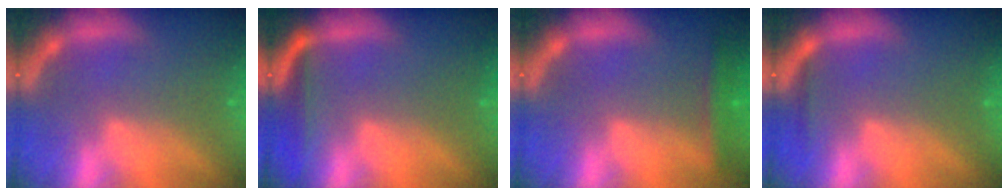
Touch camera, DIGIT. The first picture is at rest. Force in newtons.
{"total": 3.0}
{"total": 2.4}
{"total": 0.9}